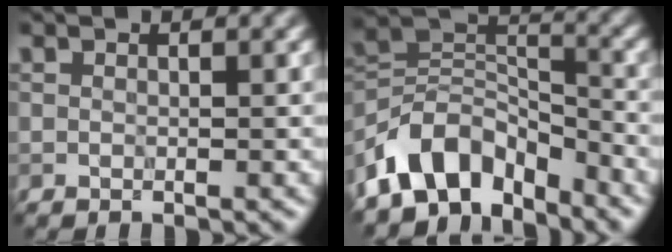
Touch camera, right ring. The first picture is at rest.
{"total": 8.7, "force": [-5.9, 4.8, 4.2], "torque": [-0.056, 0.006, -0.119]}